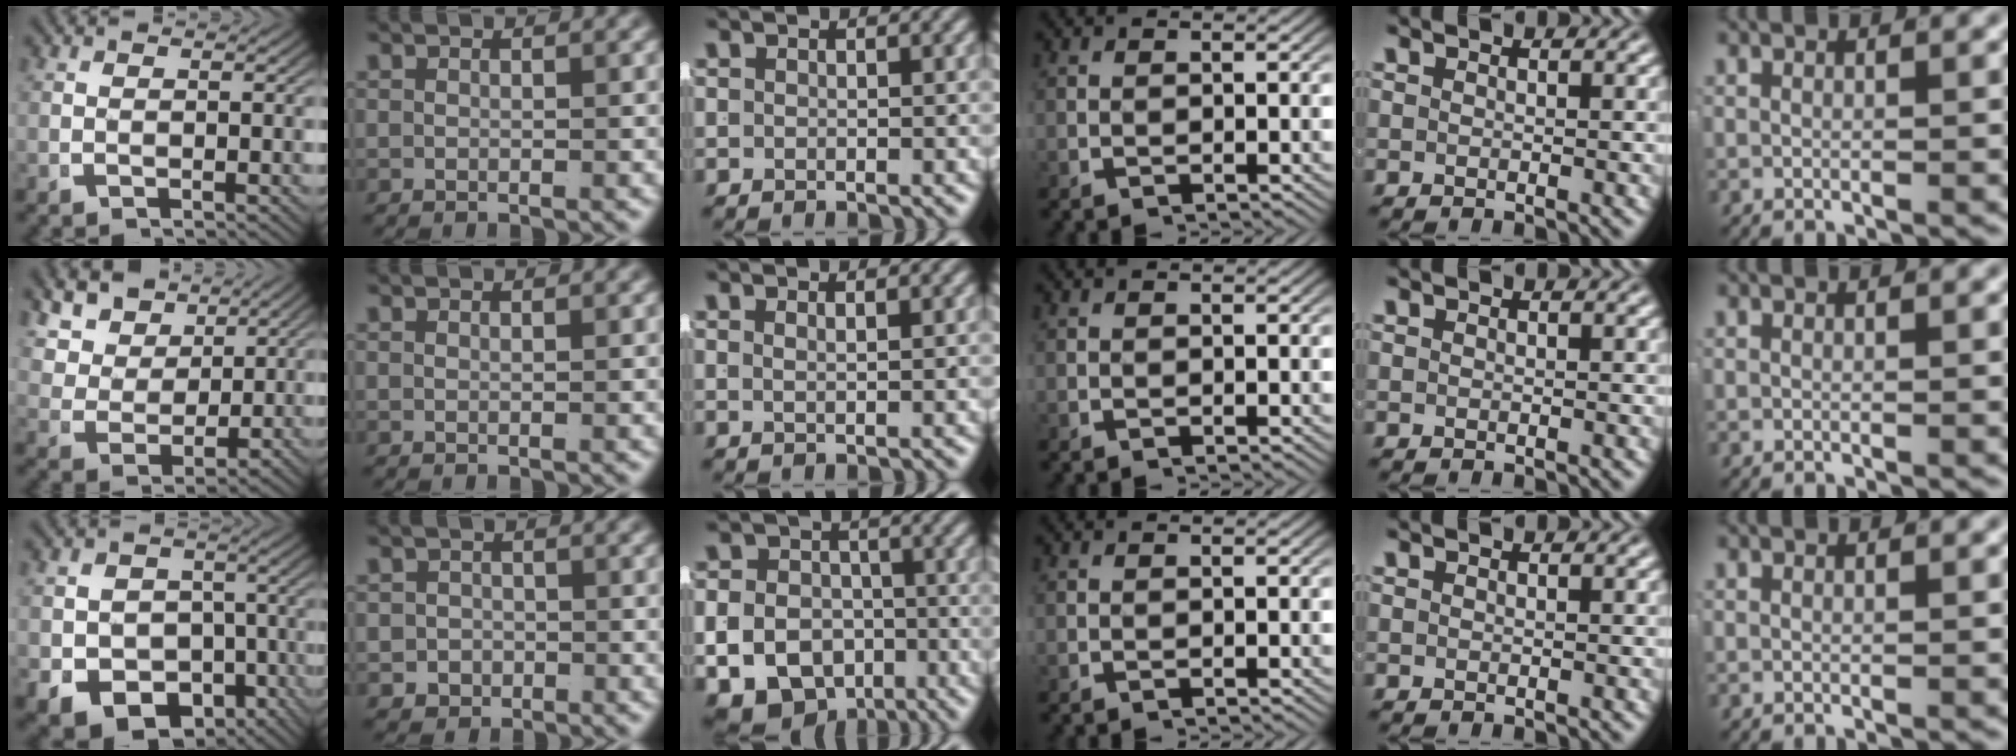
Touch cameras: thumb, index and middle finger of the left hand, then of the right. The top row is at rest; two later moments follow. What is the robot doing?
{"motion": "lift_and_place", "object": "shirt"}